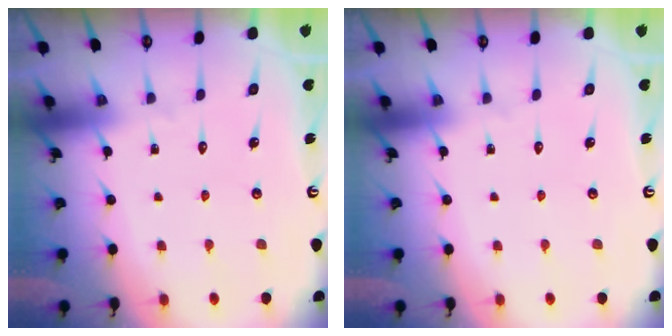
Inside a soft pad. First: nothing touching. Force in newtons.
{"total": 0.0}